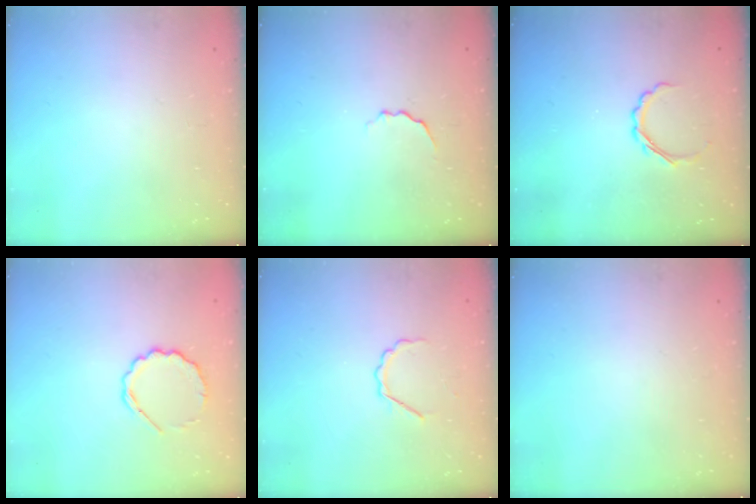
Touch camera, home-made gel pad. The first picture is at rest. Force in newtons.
{"total": 3.0, "press": 2.9, "slide": 0.7}
{"total": 5.4, "press": 5.2, "slide": 1.5}
{"total": 7.4, "press": 7.1, "slide": 2.0}
{"total": 3.3, "press": 3.3, "slide": 0.5}
{"total": 0.0}